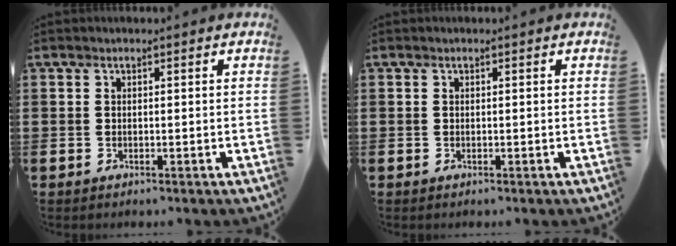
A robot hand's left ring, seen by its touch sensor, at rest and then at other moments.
{"total": 0.0}